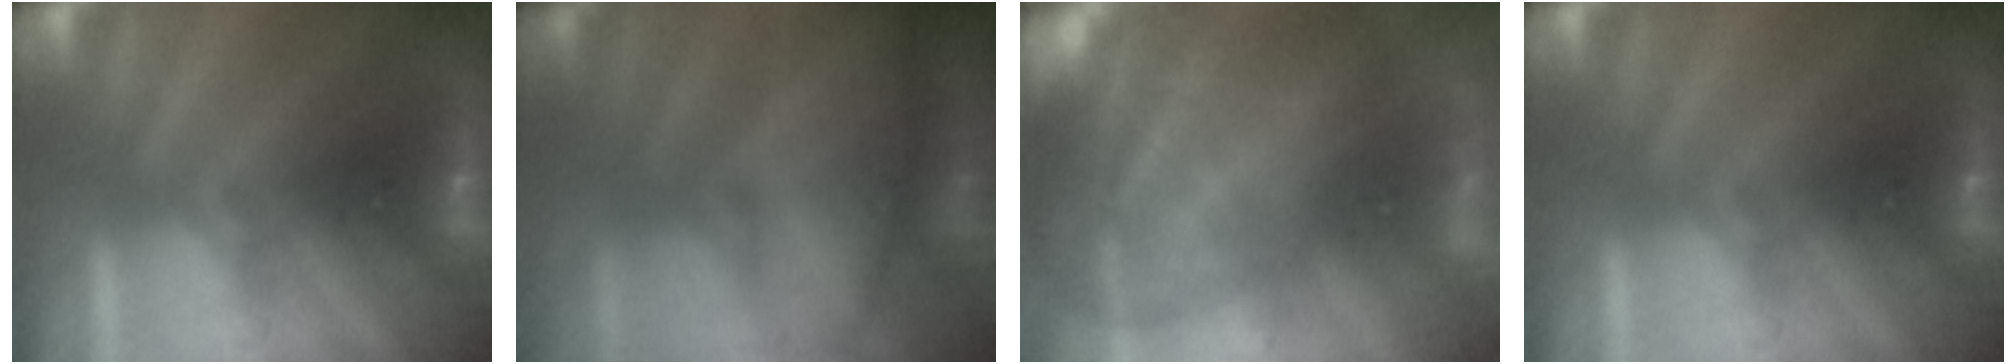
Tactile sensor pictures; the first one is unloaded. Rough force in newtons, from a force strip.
{"total": 7.7}
{"total": 7.7}
{"total": 0.0}